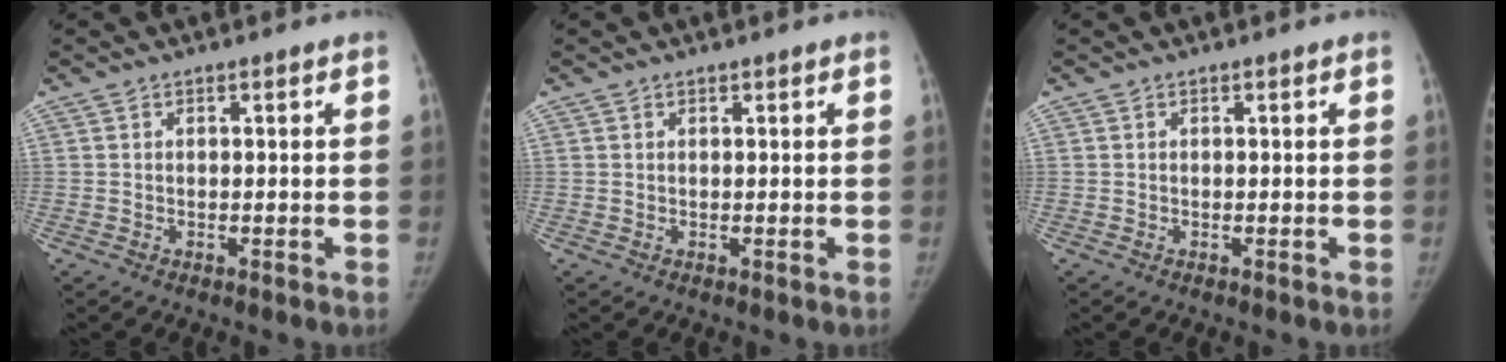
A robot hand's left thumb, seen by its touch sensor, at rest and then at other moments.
{"total": 0.0}
{"total": 0.0}